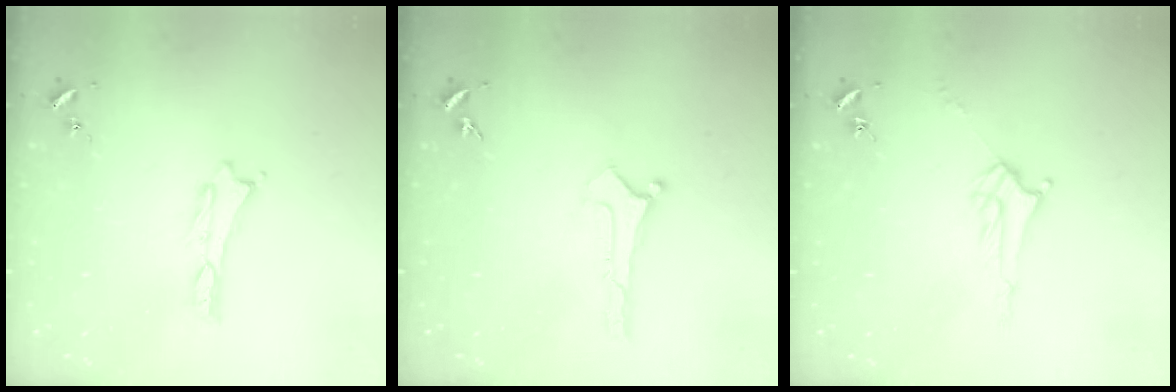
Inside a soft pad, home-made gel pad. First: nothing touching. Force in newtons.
{"total": 0.0}
{"total": 3.0, "press": 3.0, "slide": 0.3}